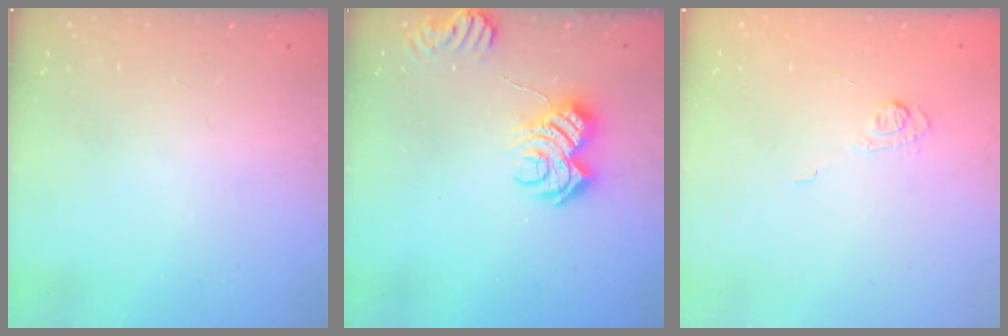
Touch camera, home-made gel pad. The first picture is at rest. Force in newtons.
{"total": 9.4, "press": 9.4, "slide": 0.6}
{"total": 5.8, "press": 5.7, "slide": 1.4}